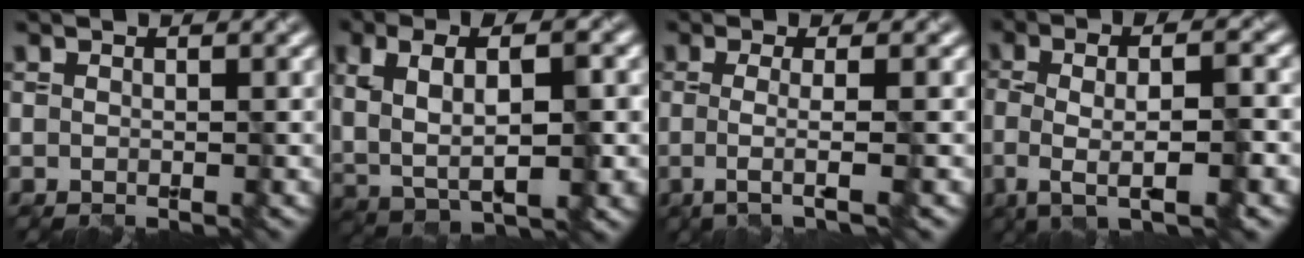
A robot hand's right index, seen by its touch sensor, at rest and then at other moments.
{"total": 7.5, "force": [0.6, 3.4, 6.7], "torque": [-0.128, 0.000, 0.016]}
{"total": 3.1, "force": [-0.8, 0.5, 2.9], "torque": [-0.046, -0.011, -0.012]}
{"total": 6.2, "force": [-1.4, 1.4, 5.9], "torque": [-0.090, -0.007, -0.022]}